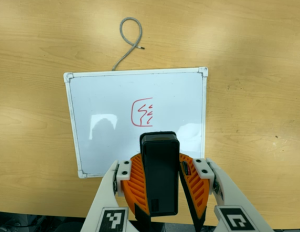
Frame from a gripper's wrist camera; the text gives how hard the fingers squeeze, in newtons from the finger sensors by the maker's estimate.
{"total": 8.6, "left": 8.7, "right": 8.5}